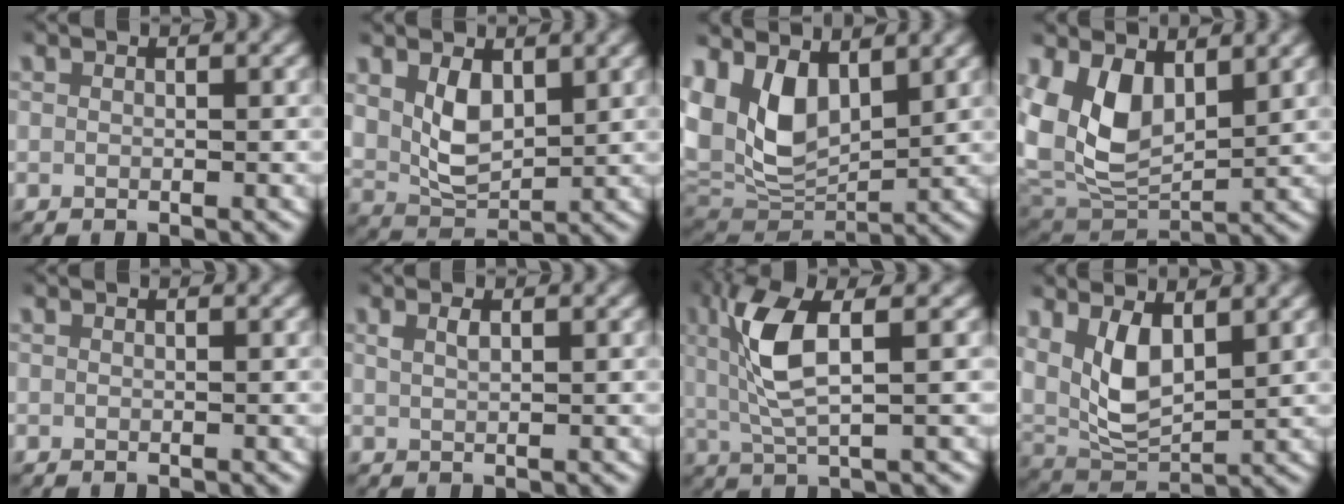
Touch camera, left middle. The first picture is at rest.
{"total": 4.4, "force": [2.0, 2.9, 2.6], "torque": [-0.062, -0.019, 0.045]}
{"total": 10.0, "force": [1.8, 7.9, 5.9], "torque": [-0.145, -0.020, 0.039]}
{"total": 9.3, "force": [2.1, 7.3, 5.5], "torque": [-0.141, -0.015, 0.044]}
{"total": 0.0}
{"total": 0.9, "force": [0.8, 0.0, 0.4], "torque": [-0.005, 0.001, 0.016]}
{"total": 5.6, "force": [1.8, 1.2, 5.2], "torque": [-0.107, 0.009, 0.030]}
{"total": 6.6, "force": [2.5, 4.5, 4.1], "torque": [-0.101, -0.010, 0.050]}